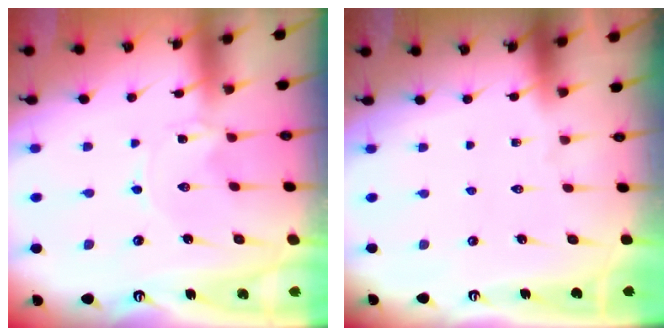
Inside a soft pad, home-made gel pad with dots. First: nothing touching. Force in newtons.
{"total": 0.0}